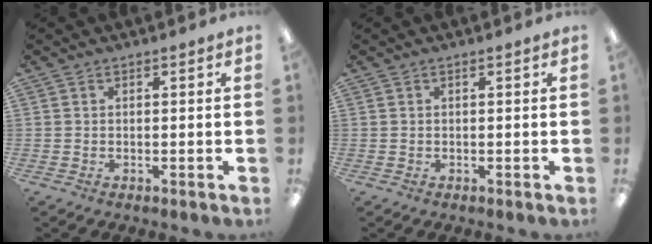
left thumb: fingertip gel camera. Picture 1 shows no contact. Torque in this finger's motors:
{"motor_torque": [0.04, -0.03, -0.14, 0.07, 0.00]}